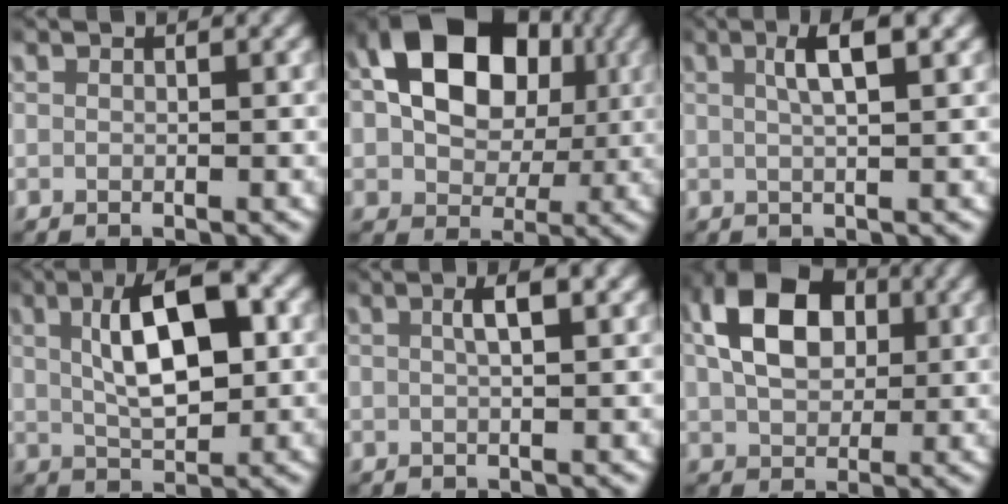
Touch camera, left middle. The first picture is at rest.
{"total": 12.3, "force": [3.3, 8.6, 8.2], "torque": [-0.142, -0.011, 0.058]}
{"total": 3.3, "force": [1.4, 0.3, 3.0], "torque": [-0.056, 0.013, 0.020]}
{"total": 7.0, "force": [1.2, 2.7, 6.4], "torque": [-0.102, 0.013, 0.021]}
{"total": 2.3, "force": [0.7, 0.2, 2.1], "torque": [-0.038, 0.012, 0.009]}
{"total": 9.5, "force": [2.4, 6.6, 6.4], "torque": [-0.124, -0.004, 0.045]}